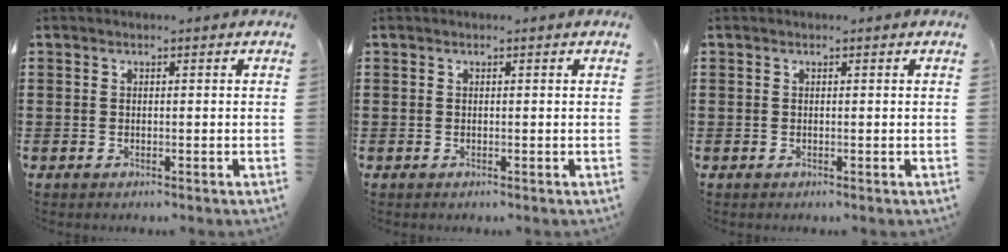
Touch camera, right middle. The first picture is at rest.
{"total": 0.0}
{"total": 0.0}